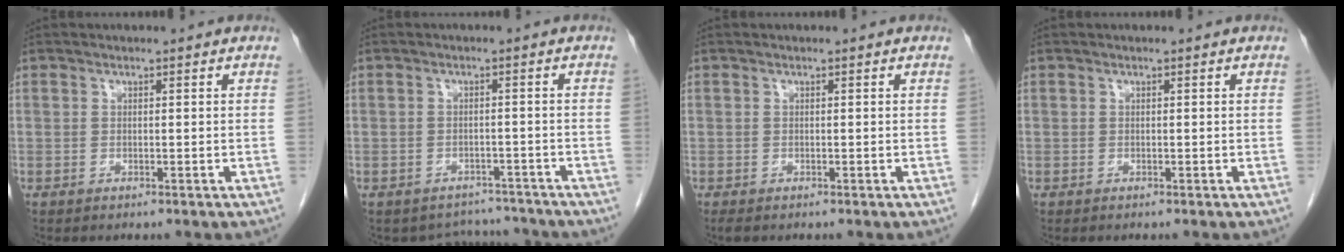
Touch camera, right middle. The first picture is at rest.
{"total": 5.3, "force": [-4.9, 2.0, -0.7], "torque": [0.013, 0.020, -0.060]}
{"total": 0.8, "force": [-0.7, 0.3, 0.4], "torque": [-0.008, -0.003, -0.009]}
{"total": 0.0}